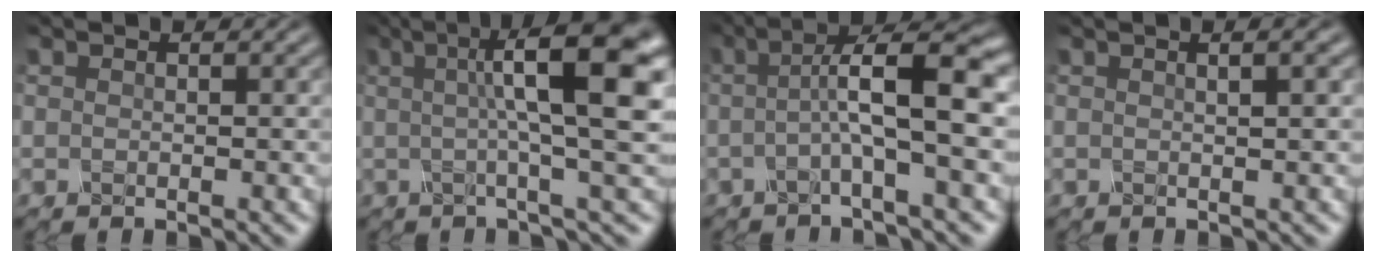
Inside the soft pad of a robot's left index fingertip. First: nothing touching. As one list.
[{"total": 10.0, "force": [1.8, 2.0, 9.6], "torque": [-0.107, 0.019, 0.019]}, {"total": 6.5, "force": [-0.1, 1.3, 6.3], "torque": [-0.100, 0.013, -0.008]}, {"total": 4.3, "force": [1.8, 2.0, 3.3], "torque": [-0.014, 0.027, -0.003]}]